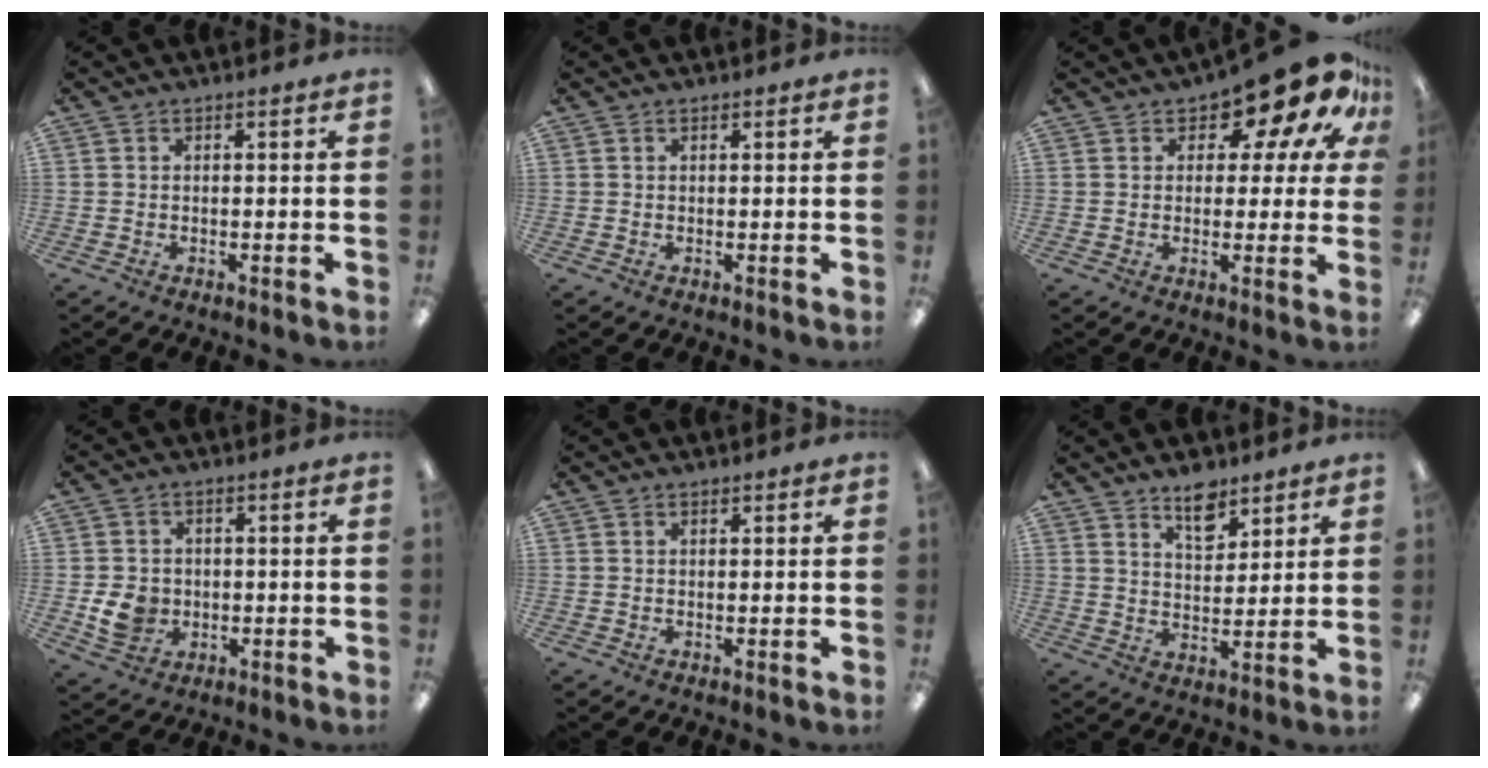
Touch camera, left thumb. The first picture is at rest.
{"total": 0.5, "force": [0.4, 0.3, 0.1], "torque": [-0.003, 0.003, 0.007]}
{"total": 13.2, "force": [8.9, 5.7, 7.9], "torque": [-0.117, -0.061, 0.150]}
{"total": 6.9, "force": [-0.9, 6.0, 3.1], "torque": [-0.053, 0.004, -0.015]}
{"total": 0.8, "force": [0.6, 0.4, 0.2], "torque": [-0.006, 0.001, 0.011]}
{"total": 8.2, "force": [6.2, 4.0, 3.6], "torque": [-0.040, -0.036, 0.106]}